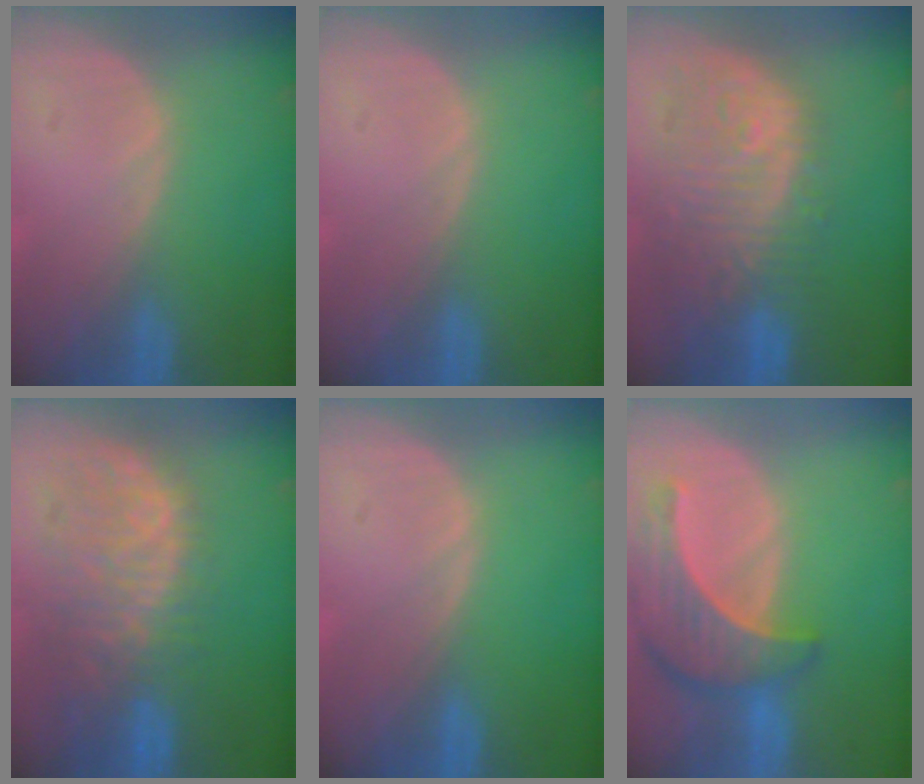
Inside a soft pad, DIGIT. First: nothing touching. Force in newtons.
{"total": 0.0}
{"total": 12.0, "press": 10.8, "slide": 5.3}
{"total": 10.7, "press": 9.4, "slide": 5.2}
{"total": 0.0}
{"total": 8.6, "press": 7.9, "slide": 3.3}